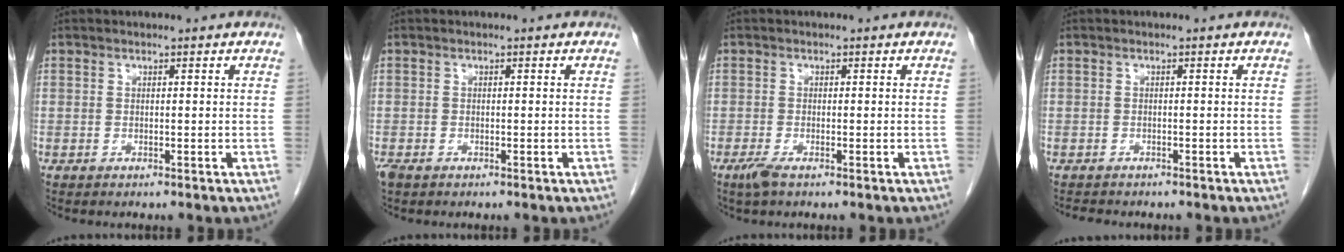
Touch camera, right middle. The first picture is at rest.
{"total": 1.4, "force": [-1.0, 0.7, 0.7], "torque": [-0.020, -0.003, -0.015]}
{"total": 1.9, "force": [-1.2, 0.3, 1.4], "torque": [-0.034, -0.005, -0.025]}
{"total": 3.3, "force": [-2.9, 1.2, 1.2], "torque": [-0.021, -0.006, -0.038]}